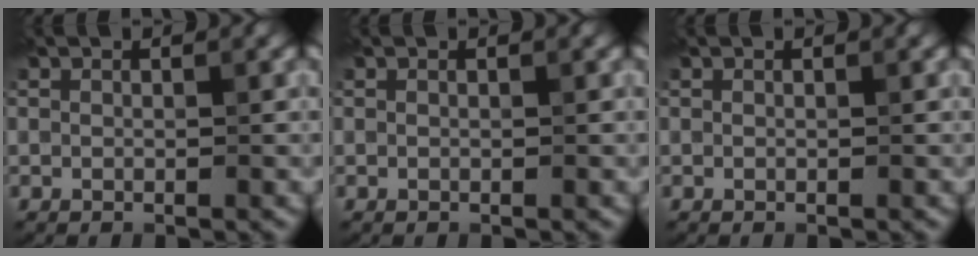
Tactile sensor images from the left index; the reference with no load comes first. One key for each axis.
{"total": 0.0}
{"total": 0.0}